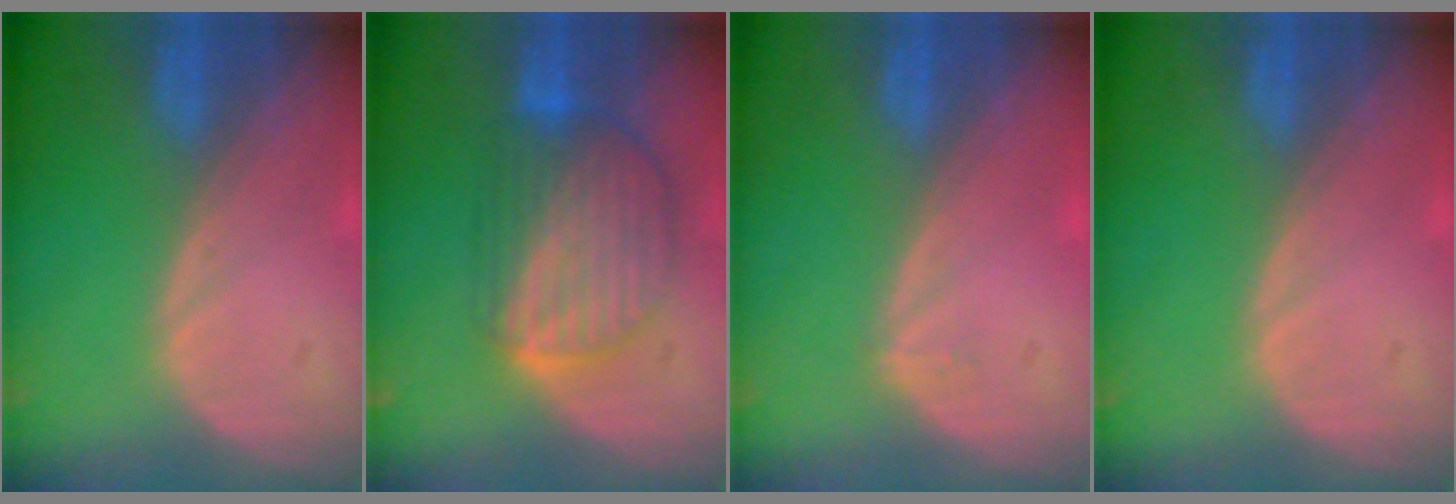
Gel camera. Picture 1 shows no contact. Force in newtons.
{"total": 8.7, "press": 7.7, "slide": 4.1}
{"total": 0.6, "press": 0.4, "slide": 0.5}
{"total": 0.0}